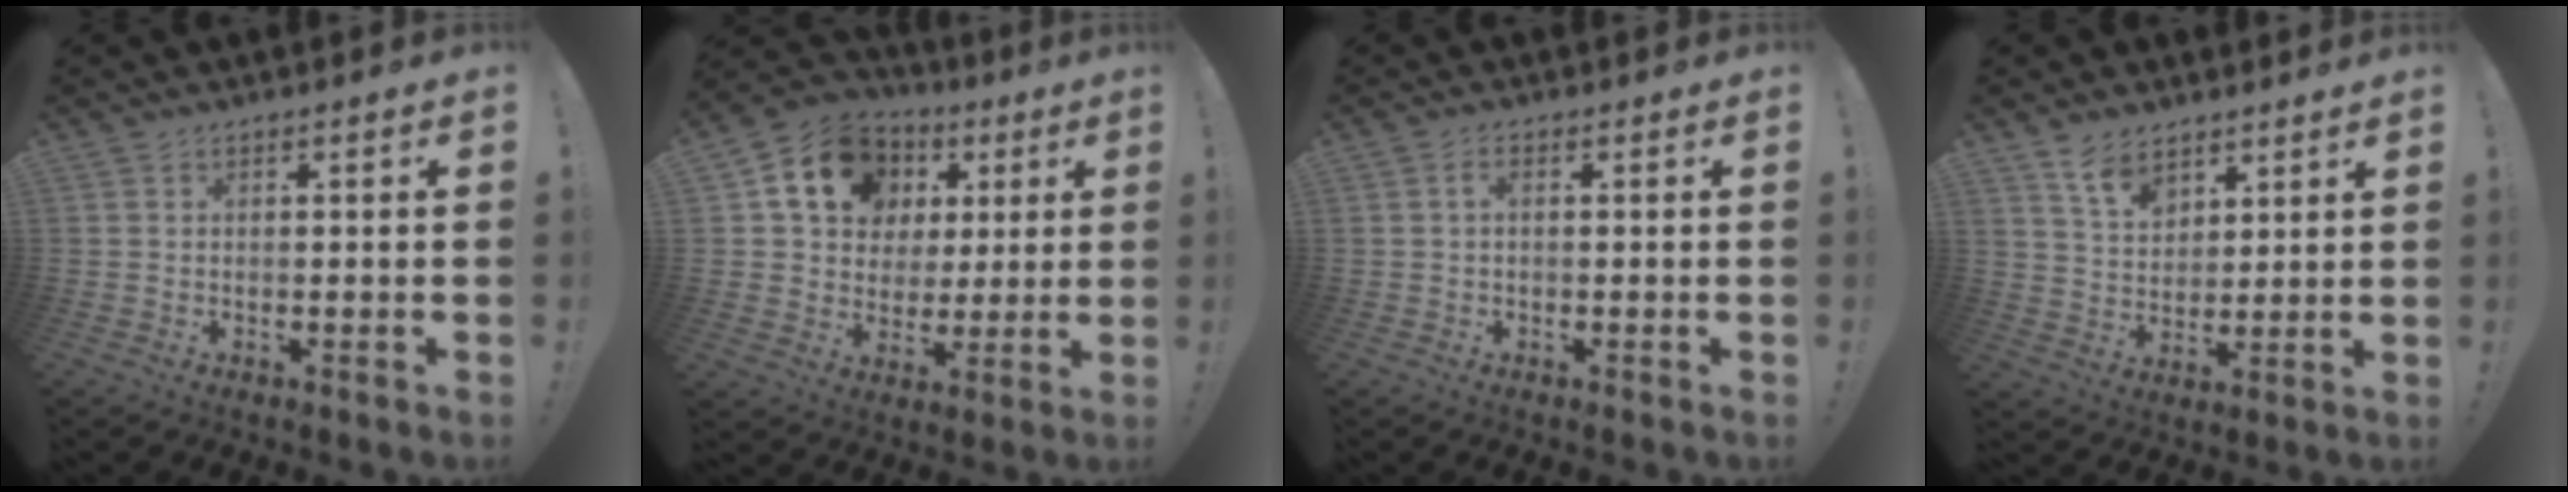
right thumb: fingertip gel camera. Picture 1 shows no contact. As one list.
[{"total": 15.5, "force": [6.1, 12.7, 6.7], "torque": [-0.098, -0.026, 0.129]}, {"total": 1.7, "force": [0.0, 0.9, 1.4], "torque": [-0.026, 0.004, -0.002]}, {"total": 8.3, "force": [6.1, 4.5, 3.4], "torque": [-0.067, -0.034, 0.115]}]